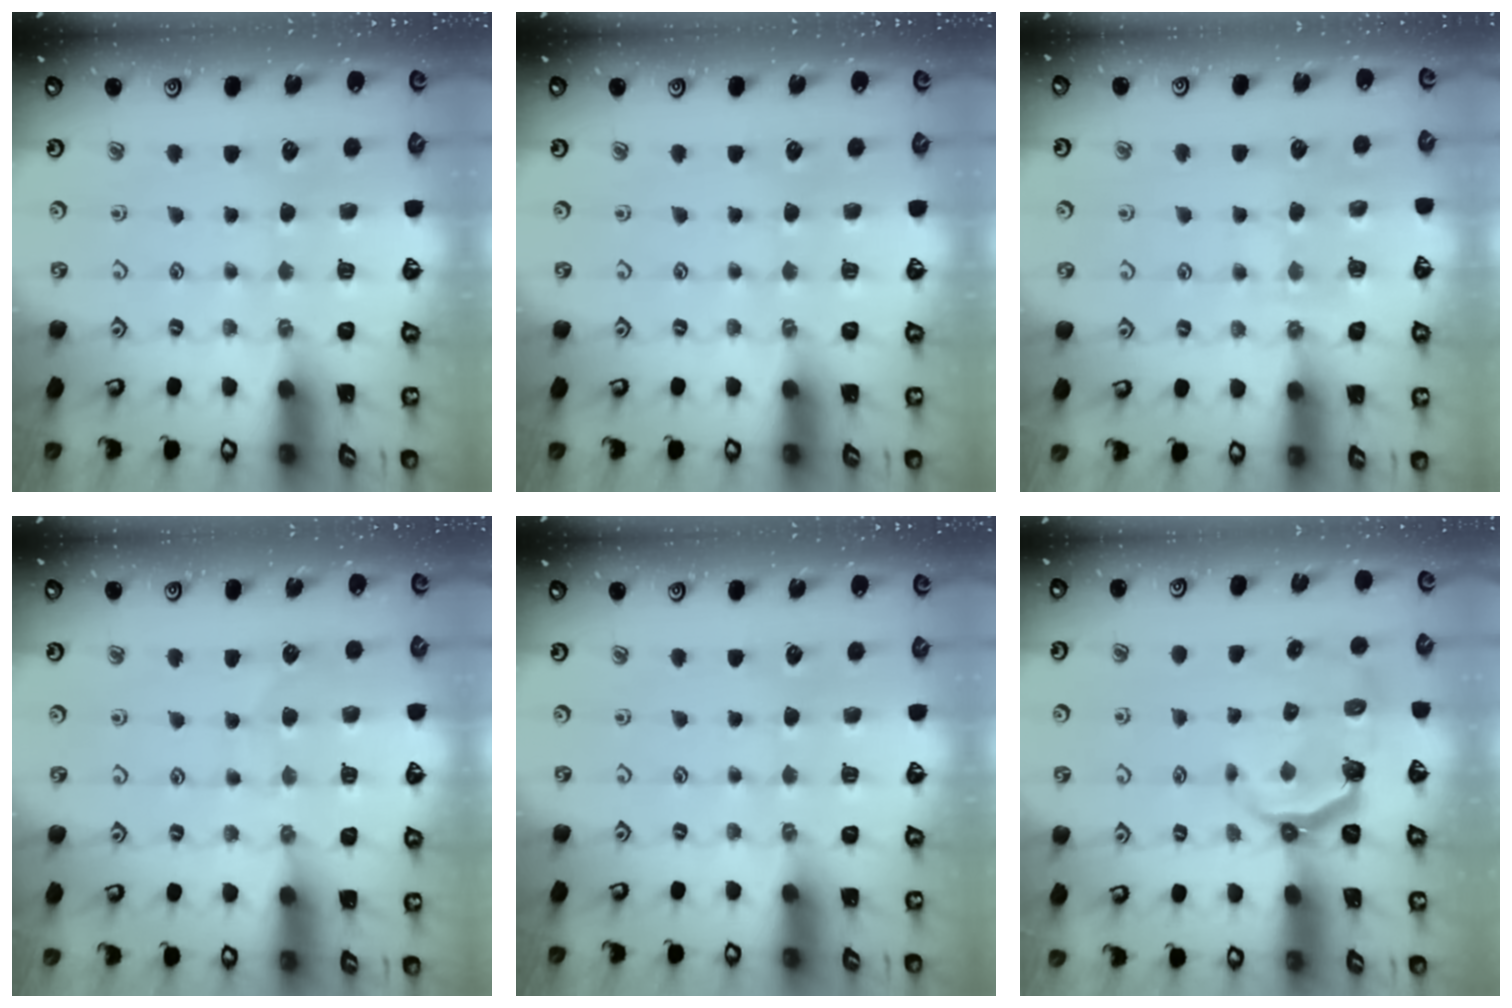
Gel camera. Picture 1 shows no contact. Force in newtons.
{"total": 0.0}
{"total": 7.3, "press": 7.3, "slide": 0.8}
{"total": 6.8, "press": 6.7, "slide": 0.4}
{"total": 0.0}
{"total": 4.6, "press": 3.0, "slide": 3.4}